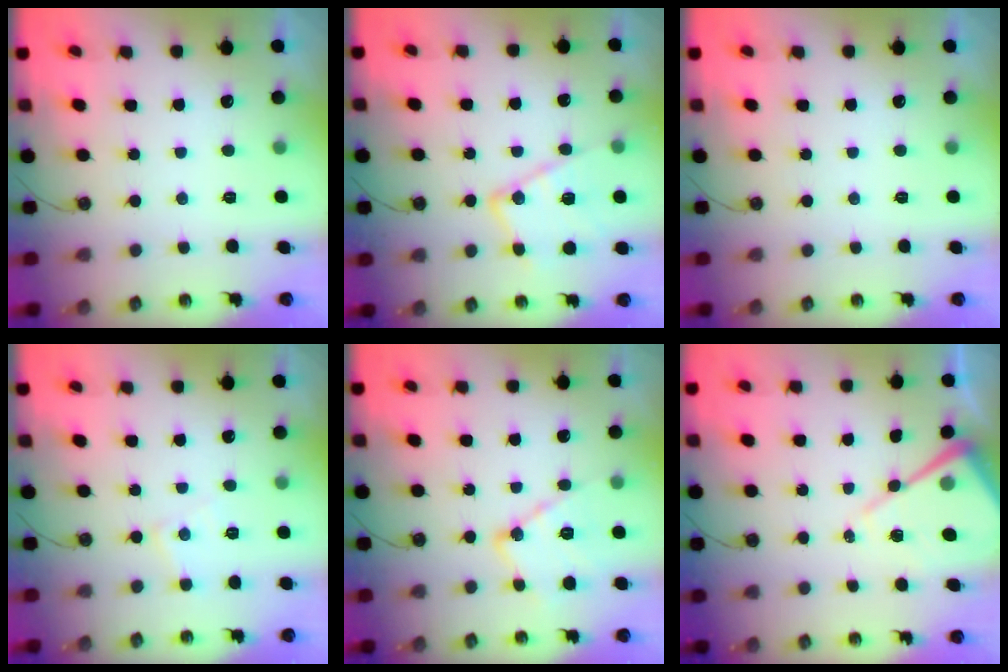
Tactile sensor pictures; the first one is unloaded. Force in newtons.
{"total": 15.7, "press": 15.6, "slide": 1.1}
{"total": 0.0}
{"total": 5.7, "press": 5.7, "slide": 0.3}
{"total": 13.0, "press": 12.9, "slide": 1.1}
{"total": 11.9, "press": 11.9, "slide": 1.1}